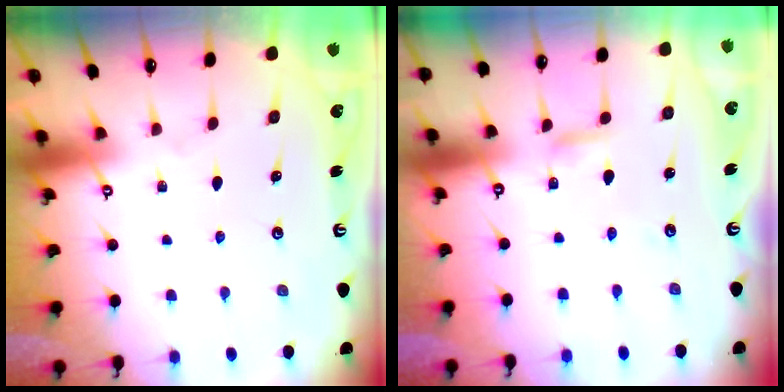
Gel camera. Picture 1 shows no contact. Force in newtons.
{"total": 2.4, "press": 2.4, "slide": 0.1}